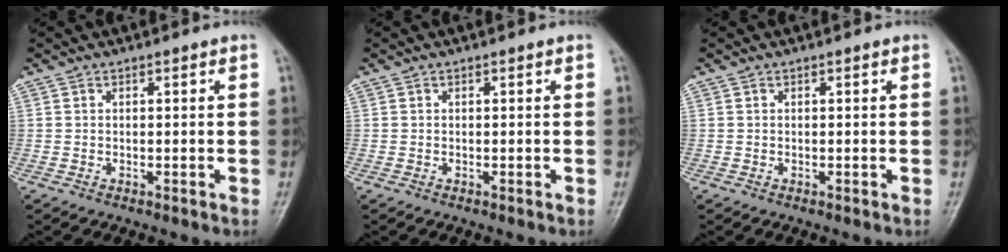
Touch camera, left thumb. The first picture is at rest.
{"total": 0.0}
{"total": 0.0}